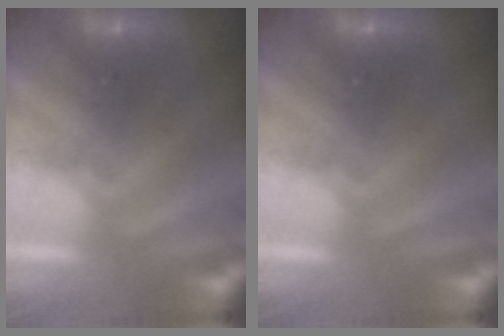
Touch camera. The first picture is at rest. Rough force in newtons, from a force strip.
{"total": 0.0}